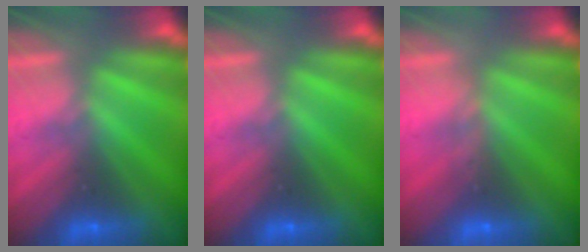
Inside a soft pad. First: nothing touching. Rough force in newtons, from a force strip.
{"total": 0.0}
{"total": 3.6}